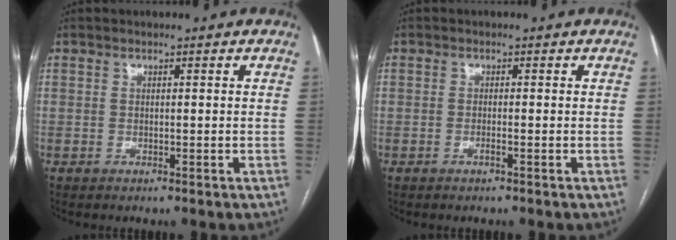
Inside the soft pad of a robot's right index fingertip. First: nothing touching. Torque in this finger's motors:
{"motor_torque": [-0.11, -0.04, -0.03, 0.00]}